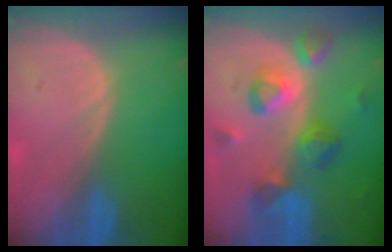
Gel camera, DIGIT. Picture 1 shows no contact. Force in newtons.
{"total": 8.8, "press": 7.9, "slide": 3.7}